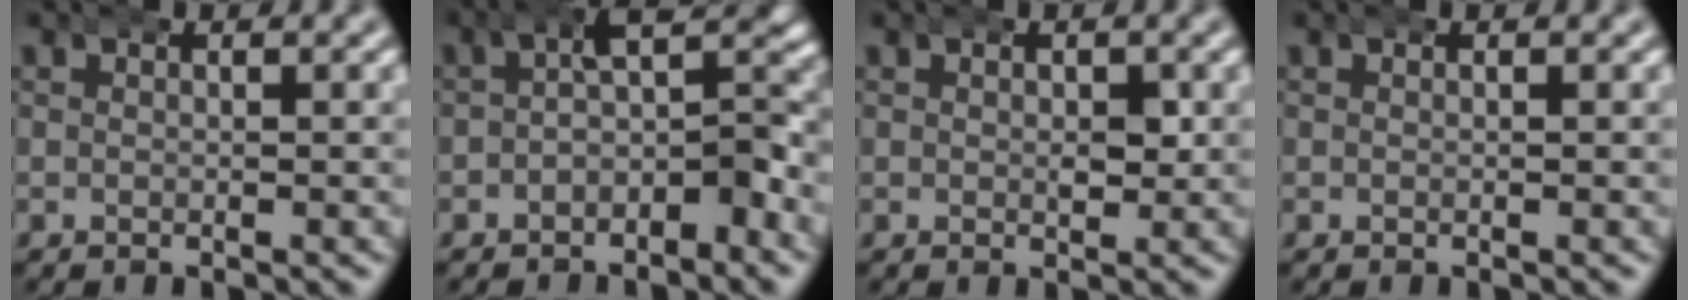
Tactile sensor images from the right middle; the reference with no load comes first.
{"total": 4.8, "force": [-0.6, 2.2, 4.2], "torque": [-0.044, 0.007, -0.015]}
{"total": 1.6, "force": [0.3, 1.0, 1.2], "torque": [-0.020, -0.006, 0.004]}
{"total": 0.0}